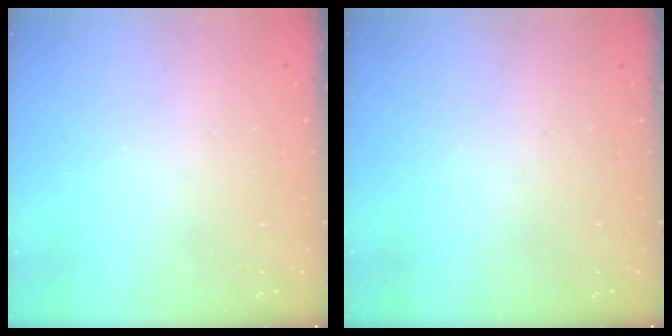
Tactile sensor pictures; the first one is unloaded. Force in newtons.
{"total": 0.0}